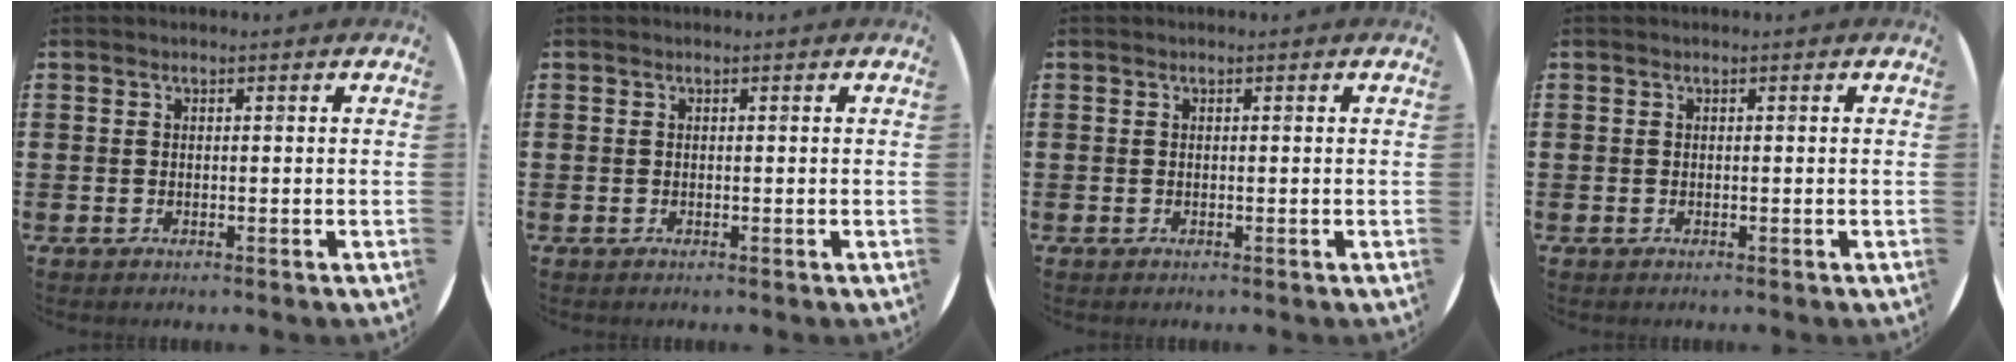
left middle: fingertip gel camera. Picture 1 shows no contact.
{"total": 0.0}
{"total": 0.0}
{"total": 0.0}